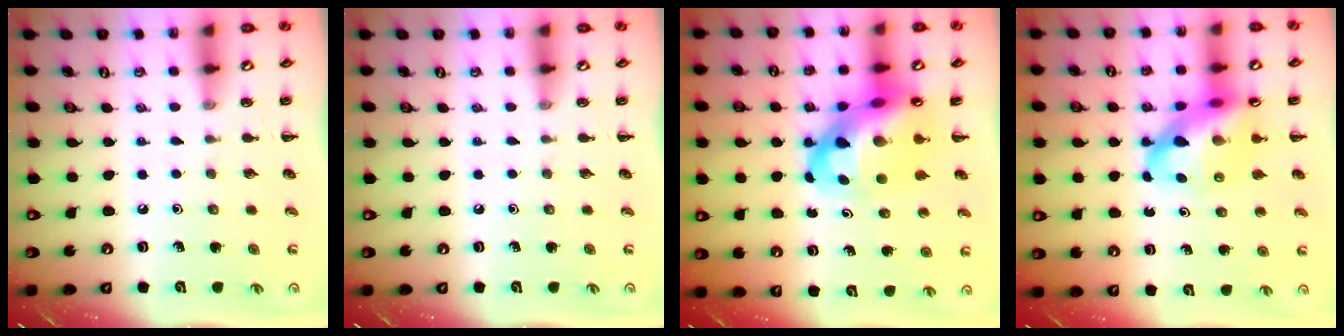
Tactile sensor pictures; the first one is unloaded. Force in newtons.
{"total": 0.0}
{"total": 13.8, "press": 13.3, "slide": 3.7}
{"total": 13.8, "press": 13.3, "slide": 3.5}